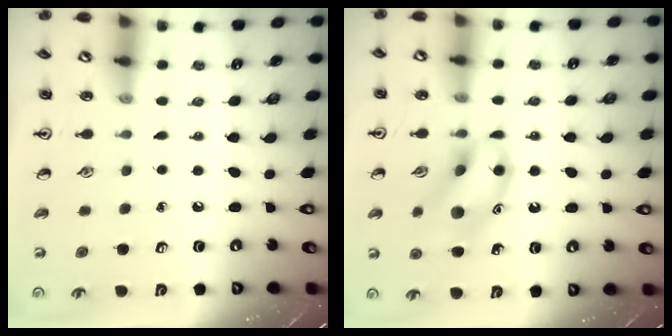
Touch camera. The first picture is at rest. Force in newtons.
{"total": 12.0, "press": 11.9, "slide": 1.2}